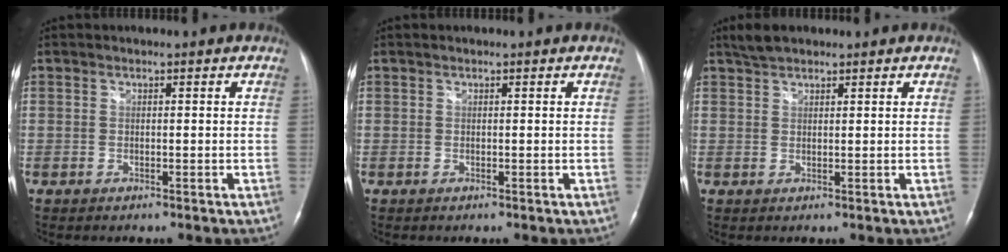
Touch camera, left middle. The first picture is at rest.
{"total": 0.0}
{"total": 3.0, "force": [2.6, 1.0, 1.3], "torque": [-0.032, 0.011, 0.049]}